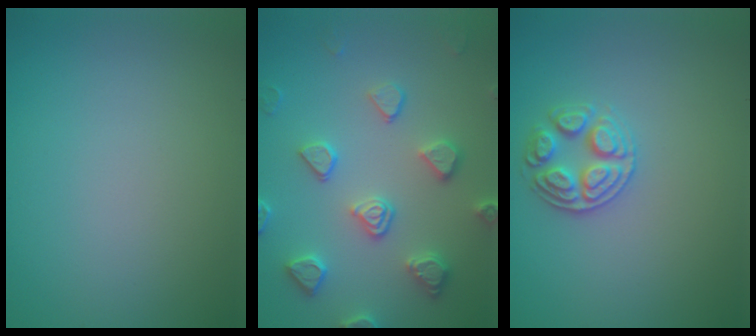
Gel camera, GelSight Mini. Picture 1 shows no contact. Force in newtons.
{"total": 4.1, "press": 4.0, "slide": 0.6}
{"total": 2.7, "press": 2.6, "slide": 0.4}